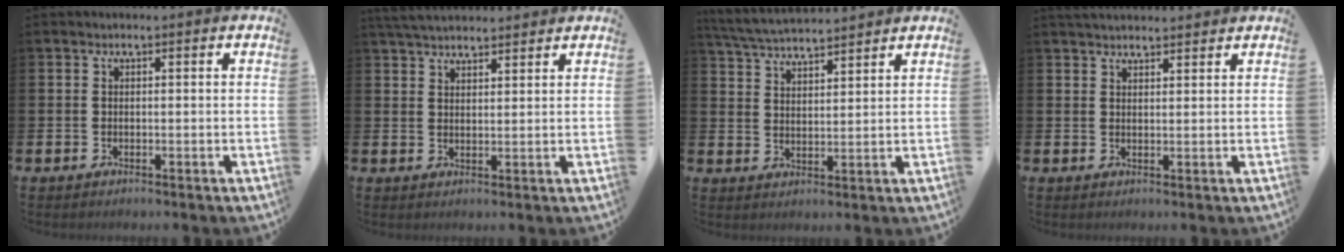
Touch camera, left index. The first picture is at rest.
{"total": 4.0, "force": [3.8, 0.8, 0.9], "torque": [-0.024, -0.013, 0.072]}
{"total": 4.9, "force": [4.8, 0.3, 0.7], "torque": [-0.034, -0.026, 0.087]}
{"total": 2.7, "force": [2.7, 0.5, 0.3], "torque": [-0.009, -0.008, 0.049]}